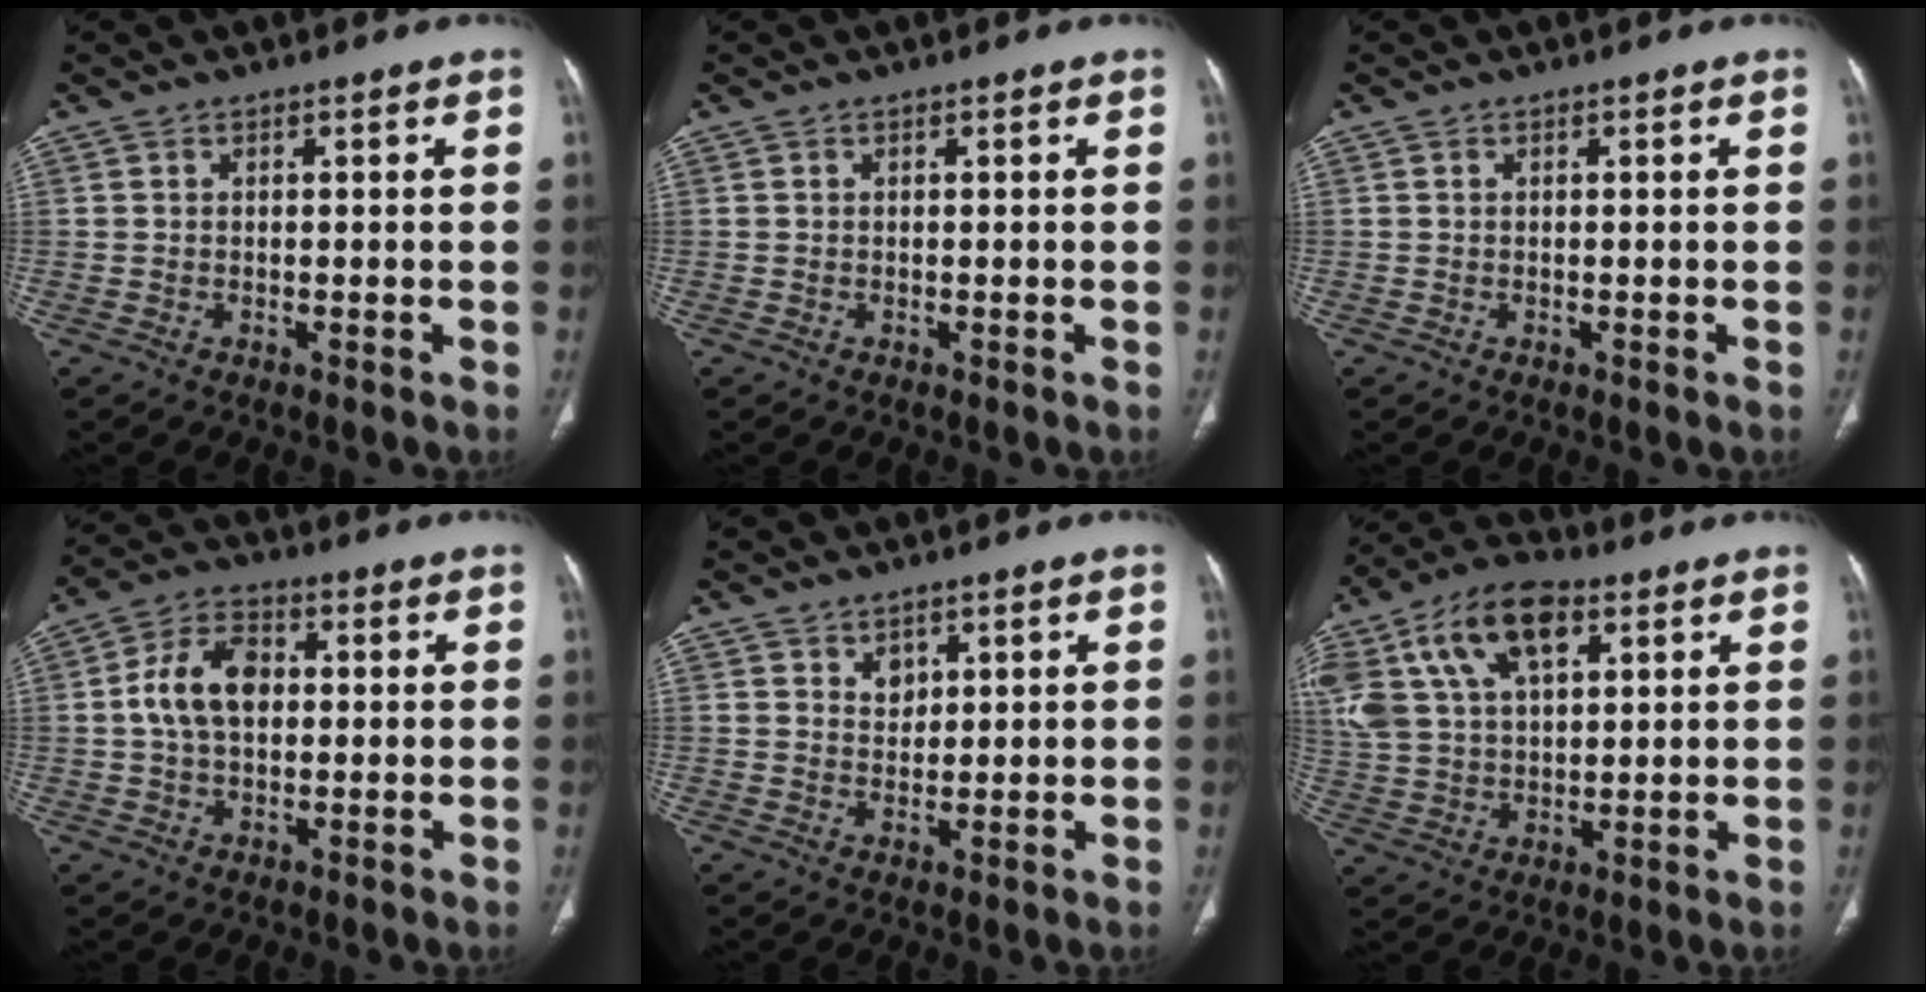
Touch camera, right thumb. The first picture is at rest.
{"total": 0.0}
{"total": 0.0}
{"total": 9.6, "force": [0.8, 6.3, 7.2], "torque": [-0.128, 0.018, 0.009]}
{"total": 2.4, "force": [1.5, 1.7, 0.9], "torque": [-0.004, -0.012, 0.027]}
{"total": 20.3, "force": [8.6, 11.8, 14.2], "torque": [-0.287, 0.015, 0.156]}